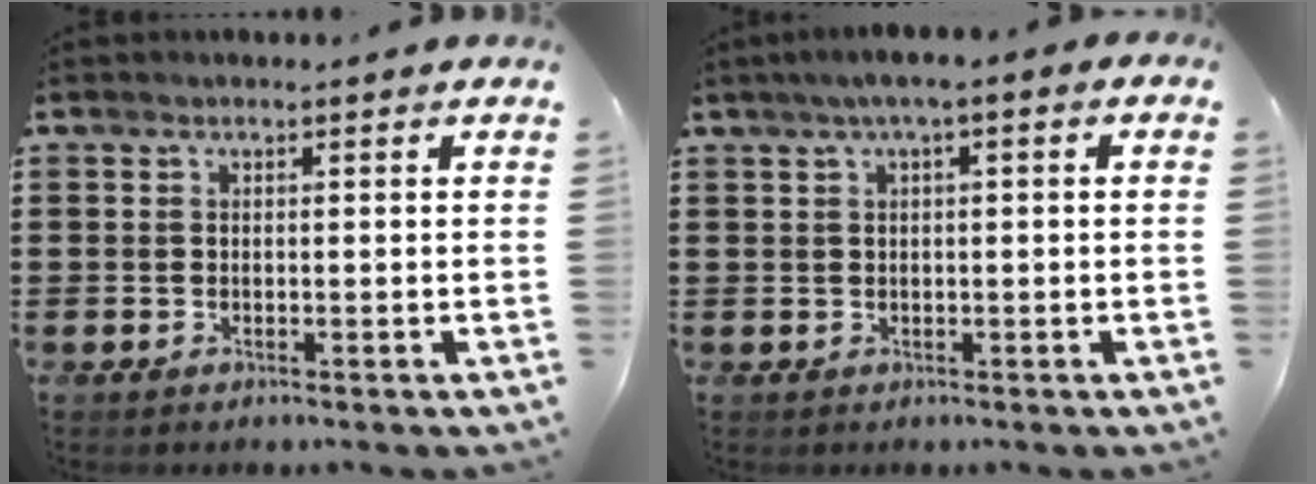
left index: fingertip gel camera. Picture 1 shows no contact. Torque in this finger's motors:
{"motor_torque": [1.44, -0.69, 0.72, 0.17]}